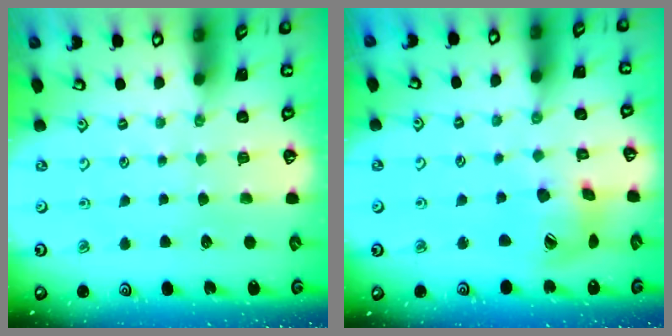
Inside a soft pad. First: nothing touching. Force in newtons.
{"total": 13.8, "press": 13.7, "slide": 1.7}